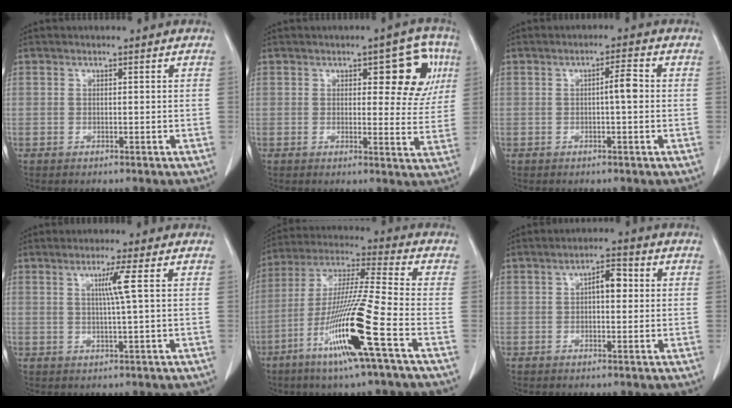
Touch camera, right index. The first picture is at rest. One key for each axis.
{"total": 8.6, "fx": 3.1, "fy": 3.8, "fz": 7.0, "tx": -0.062, "ty": 0.015, "tz": 0.034}
{"total": 2.9, "fx": 0.0, "fy": 0.2, "fz": 2.8, "tx": -0.045, "ty": 0.004, "tz": -0.003}
{"total": 3.6, "fx": 0.9, "fy": -1.1, "fz": 3.3, "tx": -0.062, "ty": -0.004, "tz": 0.017}
{"total": 16.2, "fx": -6.9, "fy": -0.9, "fz": 14.7, "tx": -0.296, "ty": -0.023, "tz": -0.132}
{"total": 3.9, "fx": 0.5, "fy": 1.6, "fz": 3.5, "tx": -0.054, "ty": 0.014, "tz": 0.006}